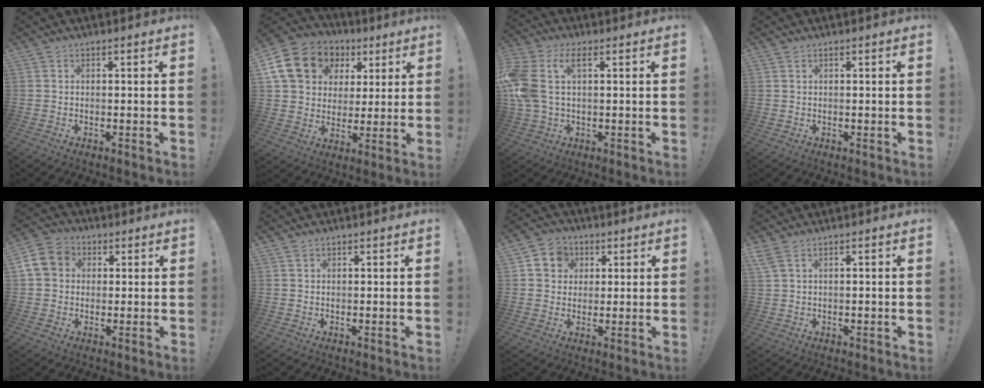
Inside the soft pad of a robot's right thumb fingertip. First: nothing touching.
{"total": 17.8, "force": [7.0, 14.2, 8.2], "torque": [-0.122, -0.021, 0.149]}
{"total": 11.0, "force": [2.8, 6.3, 8.6], "torque": [-0.194, 0.001, 0.054]}
{"total": 0.7, "force": [0.5, 0.3, 0.4], "torque": [0.001, -0.003, 0.007]}
{"total": 9.5, "force": [1.9, 8.2, 4.3], "torque": [-0.074, 0.010, 0.043]}
{"total": 0.8, "force": [0.7, 0.5, 0.3], "torque": [-0.002, -0.001, 0.012]}
{"total": 8.1, "force": [2.4, 7.3, 2.5], "torque": [-0.036, -0.002, 0.051]}
{"total": 2.9, "force": [1.8, 0.9, 2.1], "torque": [-0.041, -0.004, 0.035]}